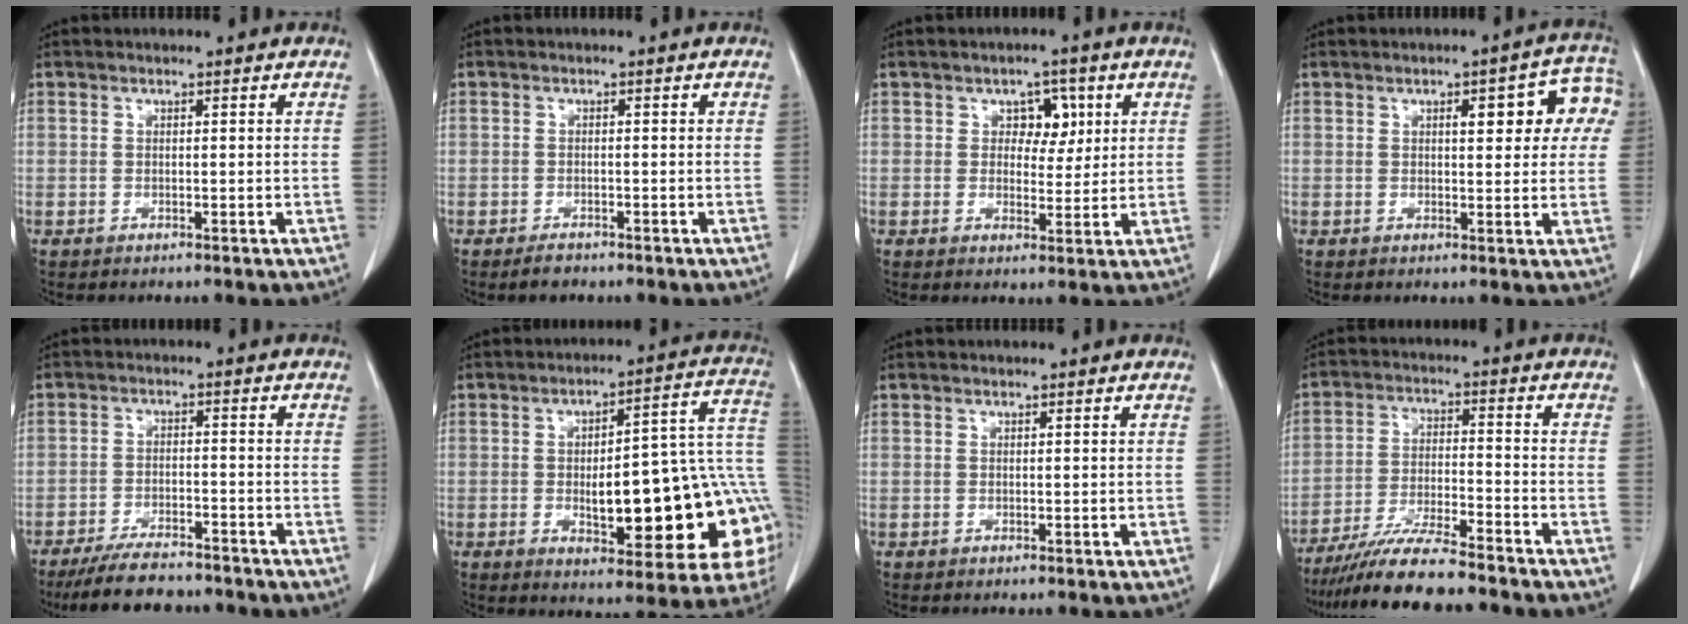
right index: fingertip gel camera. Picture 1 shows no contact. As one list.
[{"total": 1.9, "force": [-1.5, 0.9, 0.7], "torque": [-0.016, 0.000, -0.019]}, {"total": 4.4, "force": [1.5, 3.0, 2.8], "torque": [-0.030, 0.008, 0.023]}, {"total": 9.2, "force": [2.8, 3.1, 8.2], "torque": [-0.090, 0.025, 0.031]}, {"total": 9.4, "force": [-8.3, 2.3, 3.9], "torque": [-0.063, -0.013, -0.132]}, {"total": 21.2, "force": [-3.3, 5.5, 20.2], "torque": [-0.191, 0.035, -0.028]}, {"total": 0.0}, {"total": 11.7, "force": [-10.2, 0.4, 5.7], "torque": [-0.095, -0.017, -0.174]}]